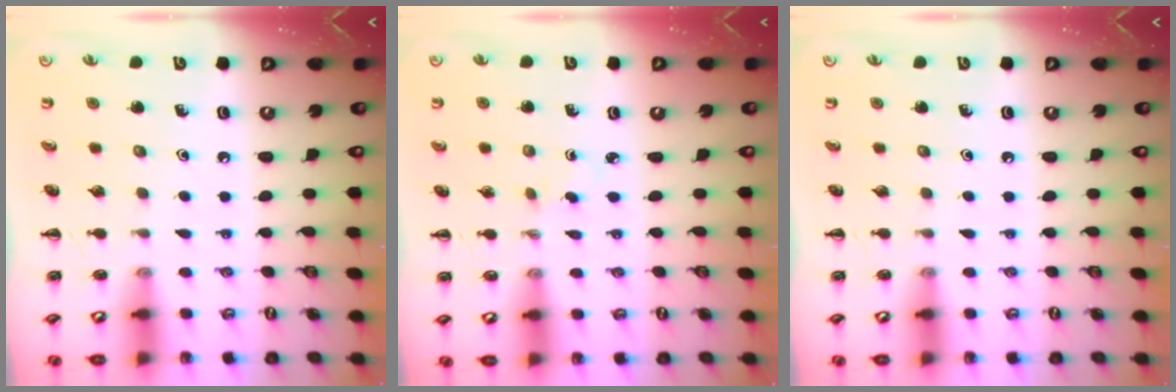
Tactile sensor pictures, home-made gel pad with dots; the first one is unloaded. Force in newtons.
{"total": 0.9, "press": 0.7, "slide": 0.5}
{"total": 0.0}